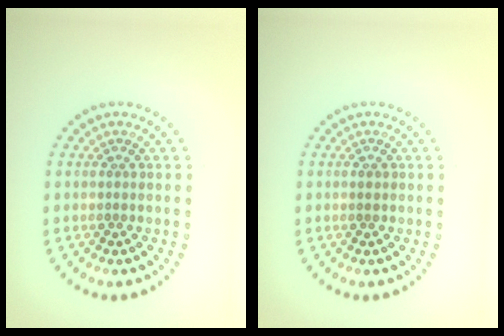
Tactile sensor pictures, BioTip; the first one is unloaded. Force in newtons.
{"total": 0.7, "press": 0.7, "slide": 0.2}